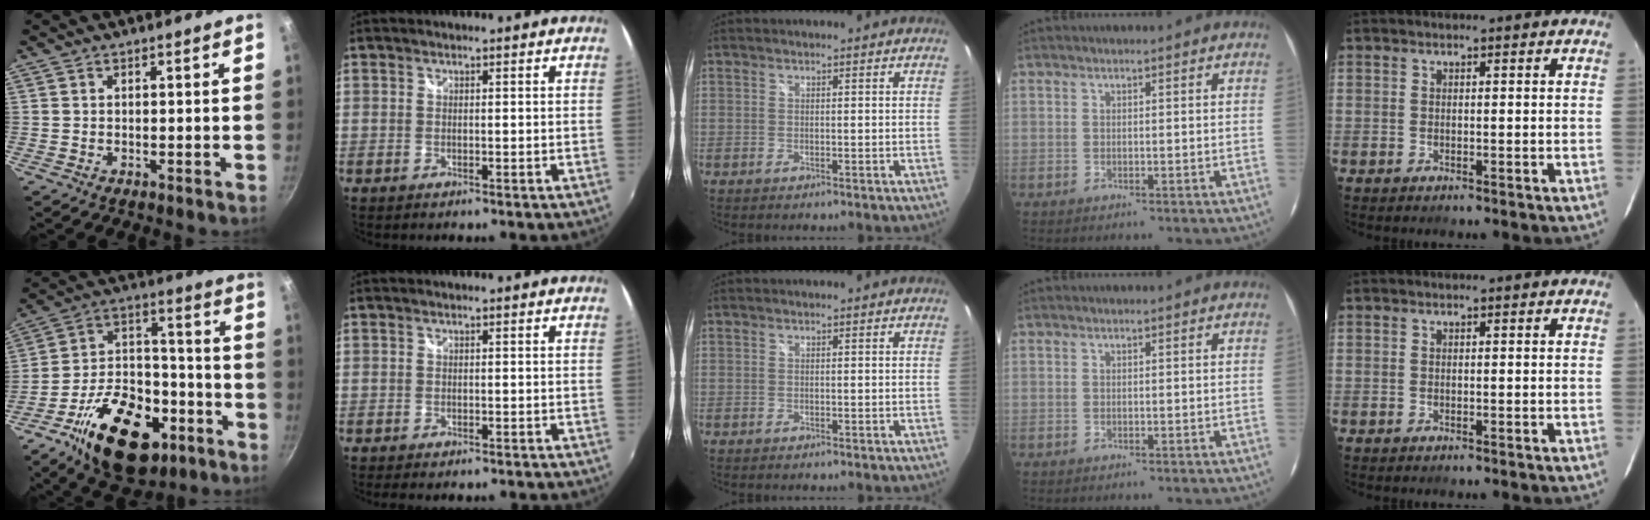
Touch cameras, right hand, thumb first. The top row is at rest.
{"thumb": {"total": 24.1, "force": [-12.0, 13.6, 15.9], "torque": [-0.223, 0.068, -0.185]}, "index": {"total": 6.6, "force": [-5.8, 1.6, 2.9], "torque": [-0.063, -0.018, -0.079]}}